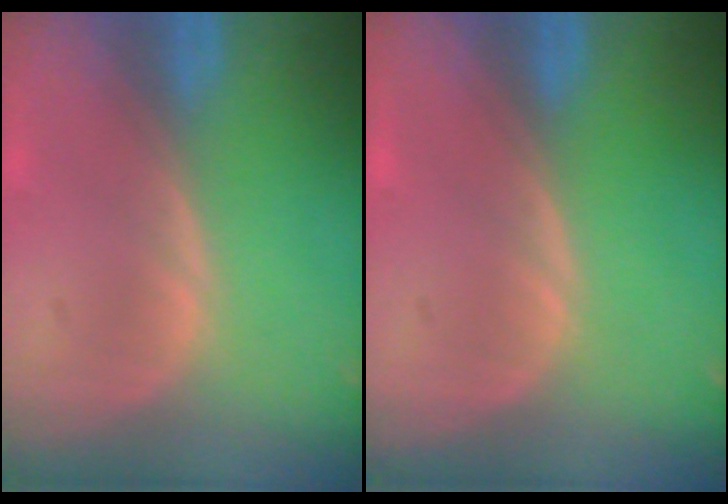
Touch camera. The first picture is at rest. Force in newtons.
{"total": 0.0}